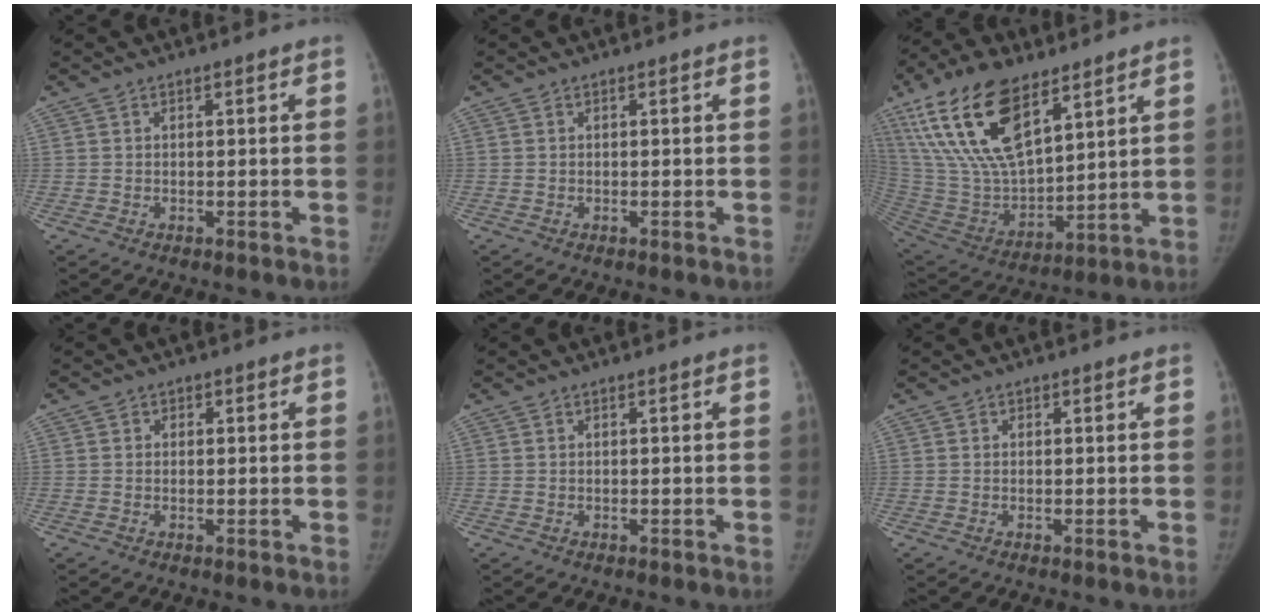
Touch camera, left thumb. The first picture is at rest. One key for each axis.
{"total": 0.0}
{"total": 23.0, "fx": 12.7, "fy": 10.3, "fz": 16.1, "tx": -0.308, "ty": -0.044, "tz": 0.252}
{"total": 1.0, "fx": 0.2, "fy": 1.0, "fz": 0.1, "tx": 0.010, "ty": 0.002, "tz": 0.000}
{"total": 0.0}
{"total": 0.0}